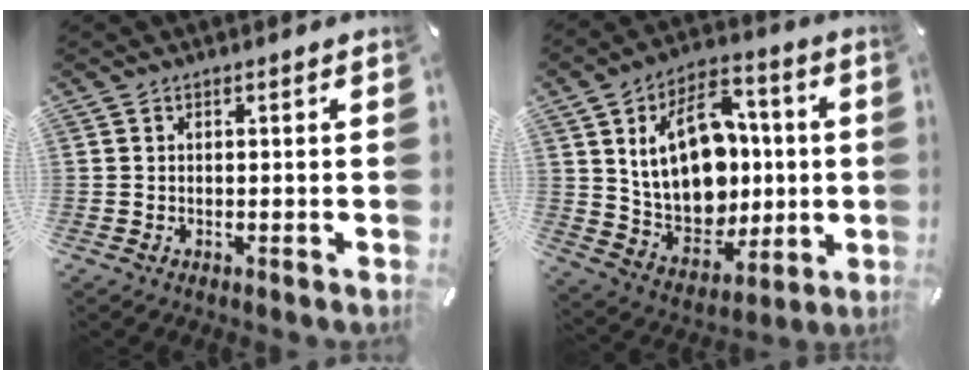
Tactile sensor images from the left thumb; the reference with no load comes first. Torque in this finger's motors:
{"motor_torque": [0.75, 1.17, 0.80, -0.50, 0.48]}